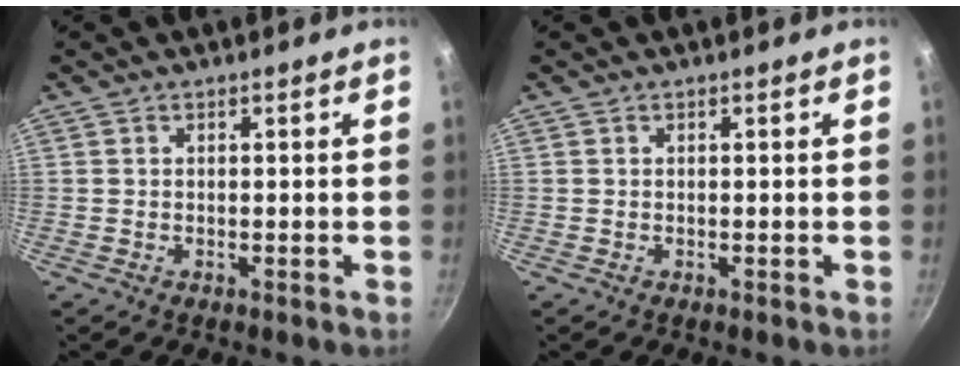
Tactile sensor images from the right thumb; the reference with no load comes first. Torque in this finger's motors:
{"motor_torque": [-0.35, 0.11, -0.06, 0.13, 0.01]}